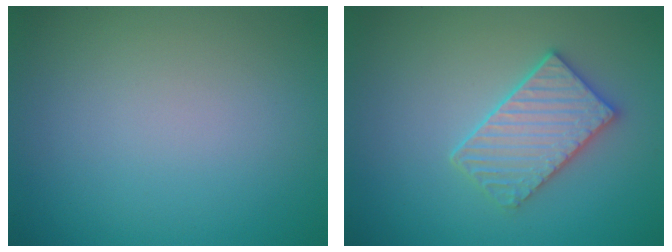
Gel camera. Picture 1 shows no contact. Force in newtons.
{"total": 3.4, "press": 3.3, "slide": 0.8}